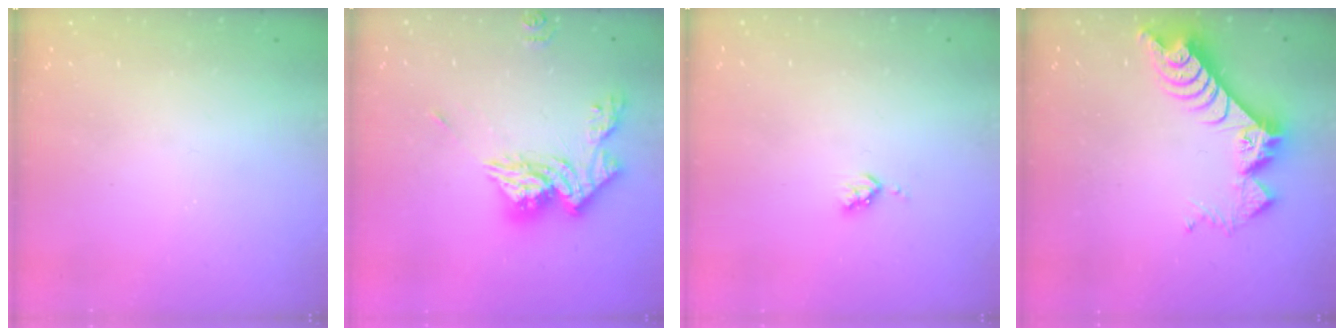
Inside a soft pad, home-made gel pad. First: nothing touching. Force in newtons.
{"total": 14.4, "press": 14.4, "slide": 1.5}
{"total": 3.2, "press": 3.2, "slide": 0.4}
{"total": 9.8, "press": 9.7, "slide": 0.9}